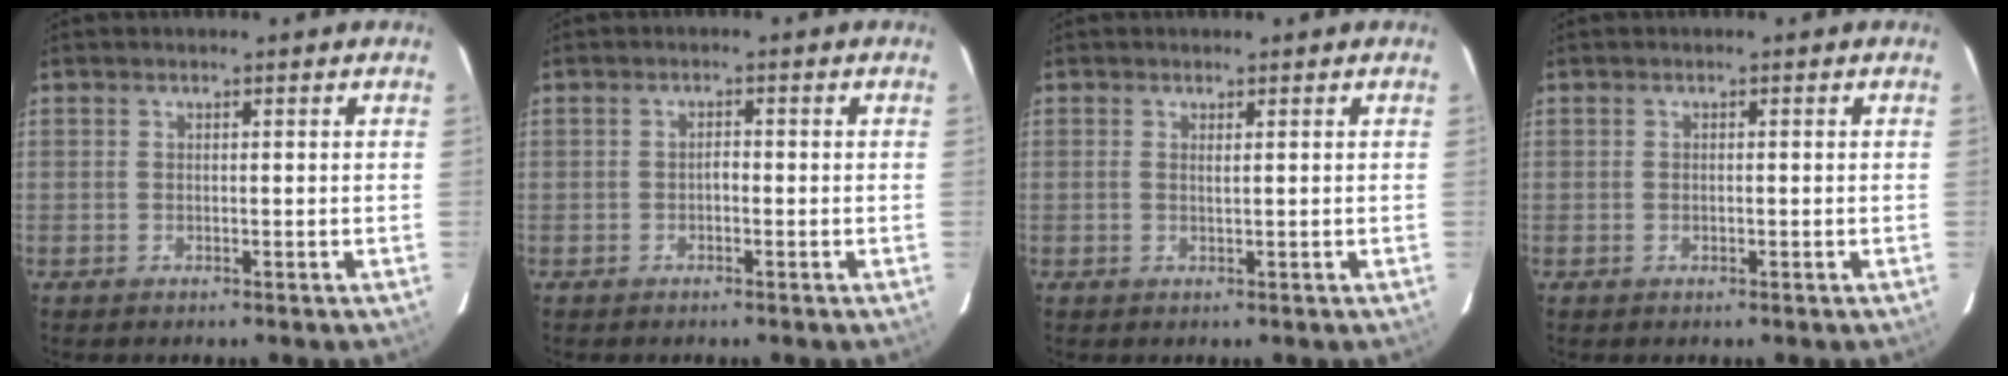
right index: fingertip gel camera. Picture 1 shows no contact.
{"total": 1.0, "force": [-0.5, 0.6, 0.6], "torque": [-0.011, 0.006, -0.011]}
{"total": 0.7, "force": [0.3, -0.2, 0.6], "torque": [-0.013, -0.001, 0.005]}
{"total": 0.6, "force": [-0.1, 0.3, 0.4], "torque": [-0.008, 0.002, -0.002]}